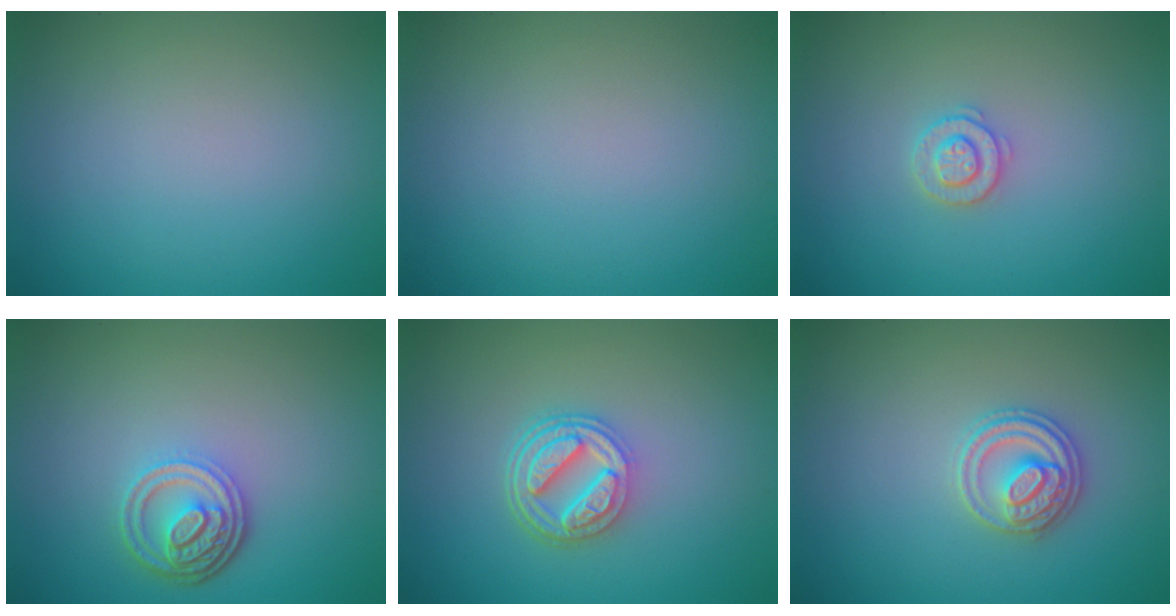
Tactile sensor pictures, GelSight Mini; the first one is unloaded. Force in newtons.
{"total": 0.0}
{"total": 2.0, "press": 1.9, "slide": 0.4}
{"total": 4.2, "press": 3.2, "slide": 2.7}
{"total": 4.6, "press": 3.4, "slide": 3.2}
{"total": 2.9, "press": 2.9, "slide": 0.1}